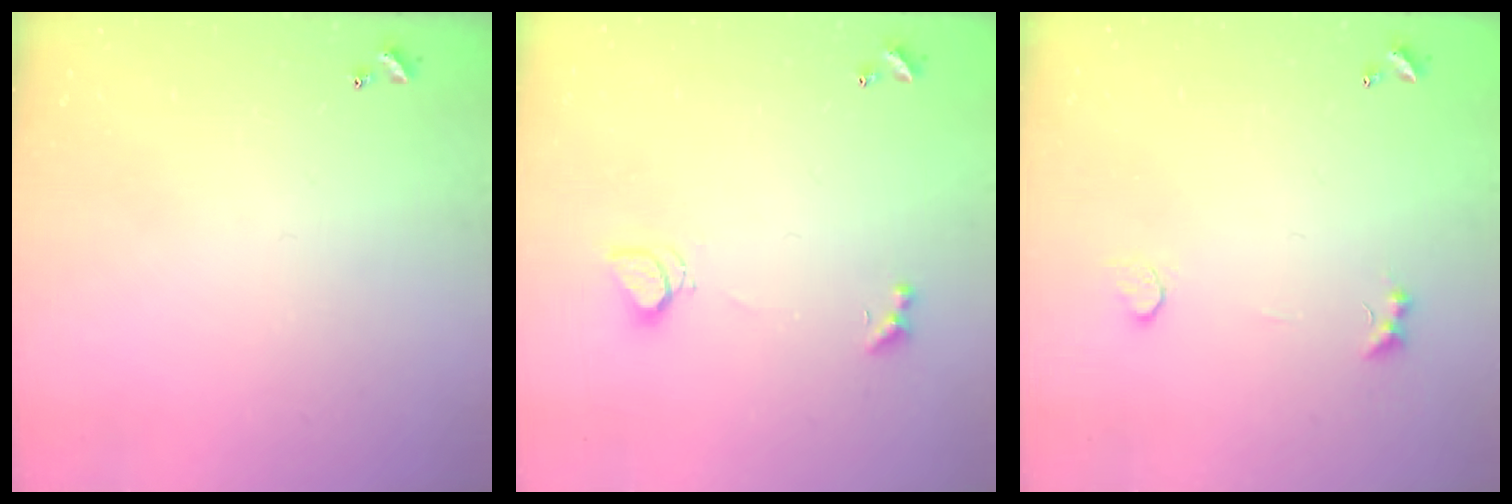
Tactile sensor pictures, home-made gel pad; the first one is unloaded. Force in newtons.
{"total": 2.5, "press": 2.5, "slide": 0.6}
{"total": 1.4, "press": 1.1, "slide": 0.9}